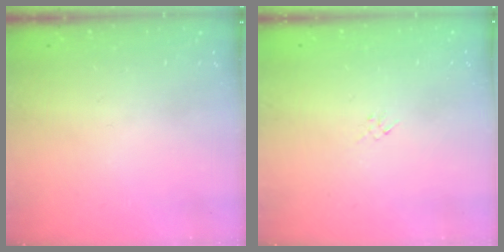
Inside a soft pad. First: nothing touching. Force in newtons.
{"total": 1.3, "press": 1.3, "slide": 0.4}